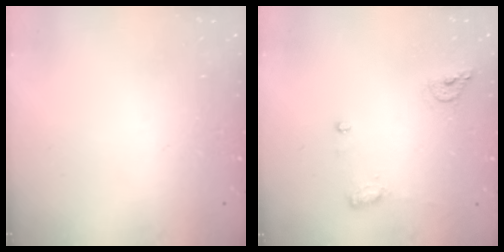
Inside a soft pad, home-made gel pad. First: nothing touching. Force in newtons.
{"total": 7.9, "press": 7.8, "slide": 1.1}